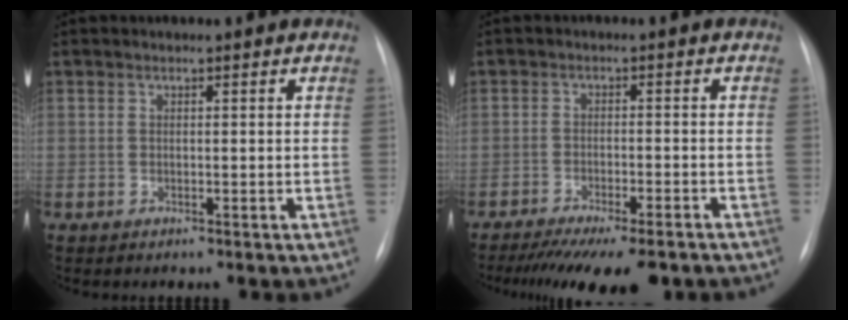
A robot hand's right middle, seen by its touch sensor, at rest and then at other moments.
{"total": 13.6, "force": [-11.1, 2.7, 7.3], "torque": [-0.107, -0.020, -0.158]}